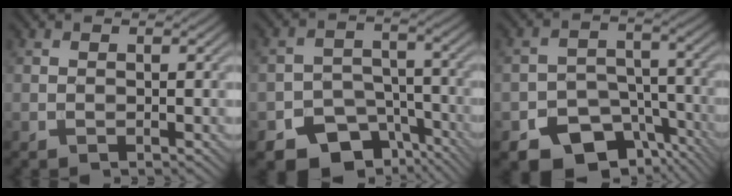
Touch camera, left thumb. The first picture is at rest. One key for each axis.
{"total": 10.7, "fx": -7.1, "fy": 7.1, "fz": 3.7, "tx": -0.055, "ty": -0.016, "tz": -0.105}
{"total": 12.4, "fx": -8.0, "fy": 8.2, "fz": 4.6, "tx": -0.072, "ty": -0.020, "tz": -0.115}